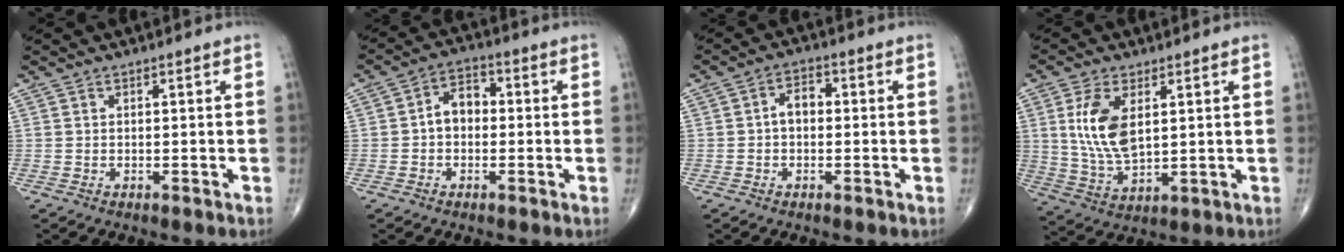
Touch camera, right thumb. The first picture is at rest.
{"total": 6.1, "force": [-0.3, 4.3, 4.2], "torque": [-0.054, 0.024, -0.017]}
{"total": 4.3, "force": [-0.2, 2.9, 3.2], "torque": [-0.044, 0.020, -0.011]}
{"total": 10.9, "force": [2.8, 5.7, 8.9], "torque": [-0.172, -0.016, 0.062]}